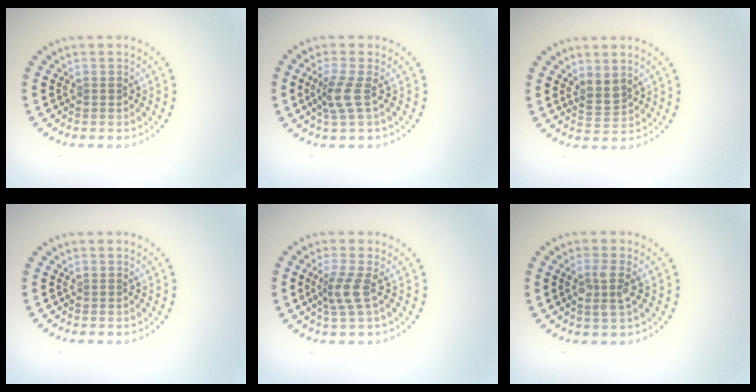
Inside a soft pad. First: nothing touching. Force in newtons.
{"total": 2.3, "press": 1.7, "slide": 1.5}
{"total": 1.8, "press": 1.6, "slide": 1.0}
{"total": 0.0}
{"total": 2.4, "press": 1.8, "slide": 1.6}
{"total": 2.5, "press": 2.2, "slide": 1.1}